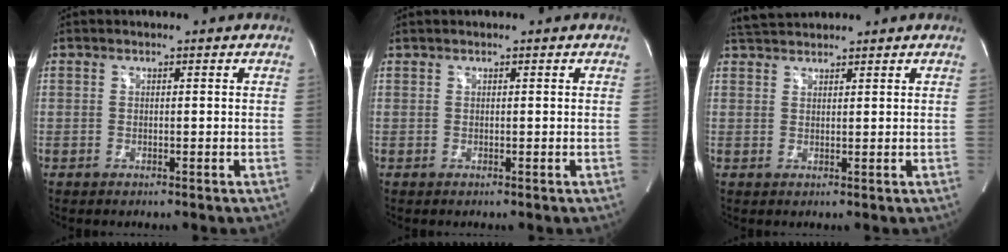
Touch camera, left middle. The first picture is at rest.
{"total": 0.0}
{"total": 3.6, "force": [3.5, 0.3, 0.7], "torque": [-0.022, 0.026, 0.069]}